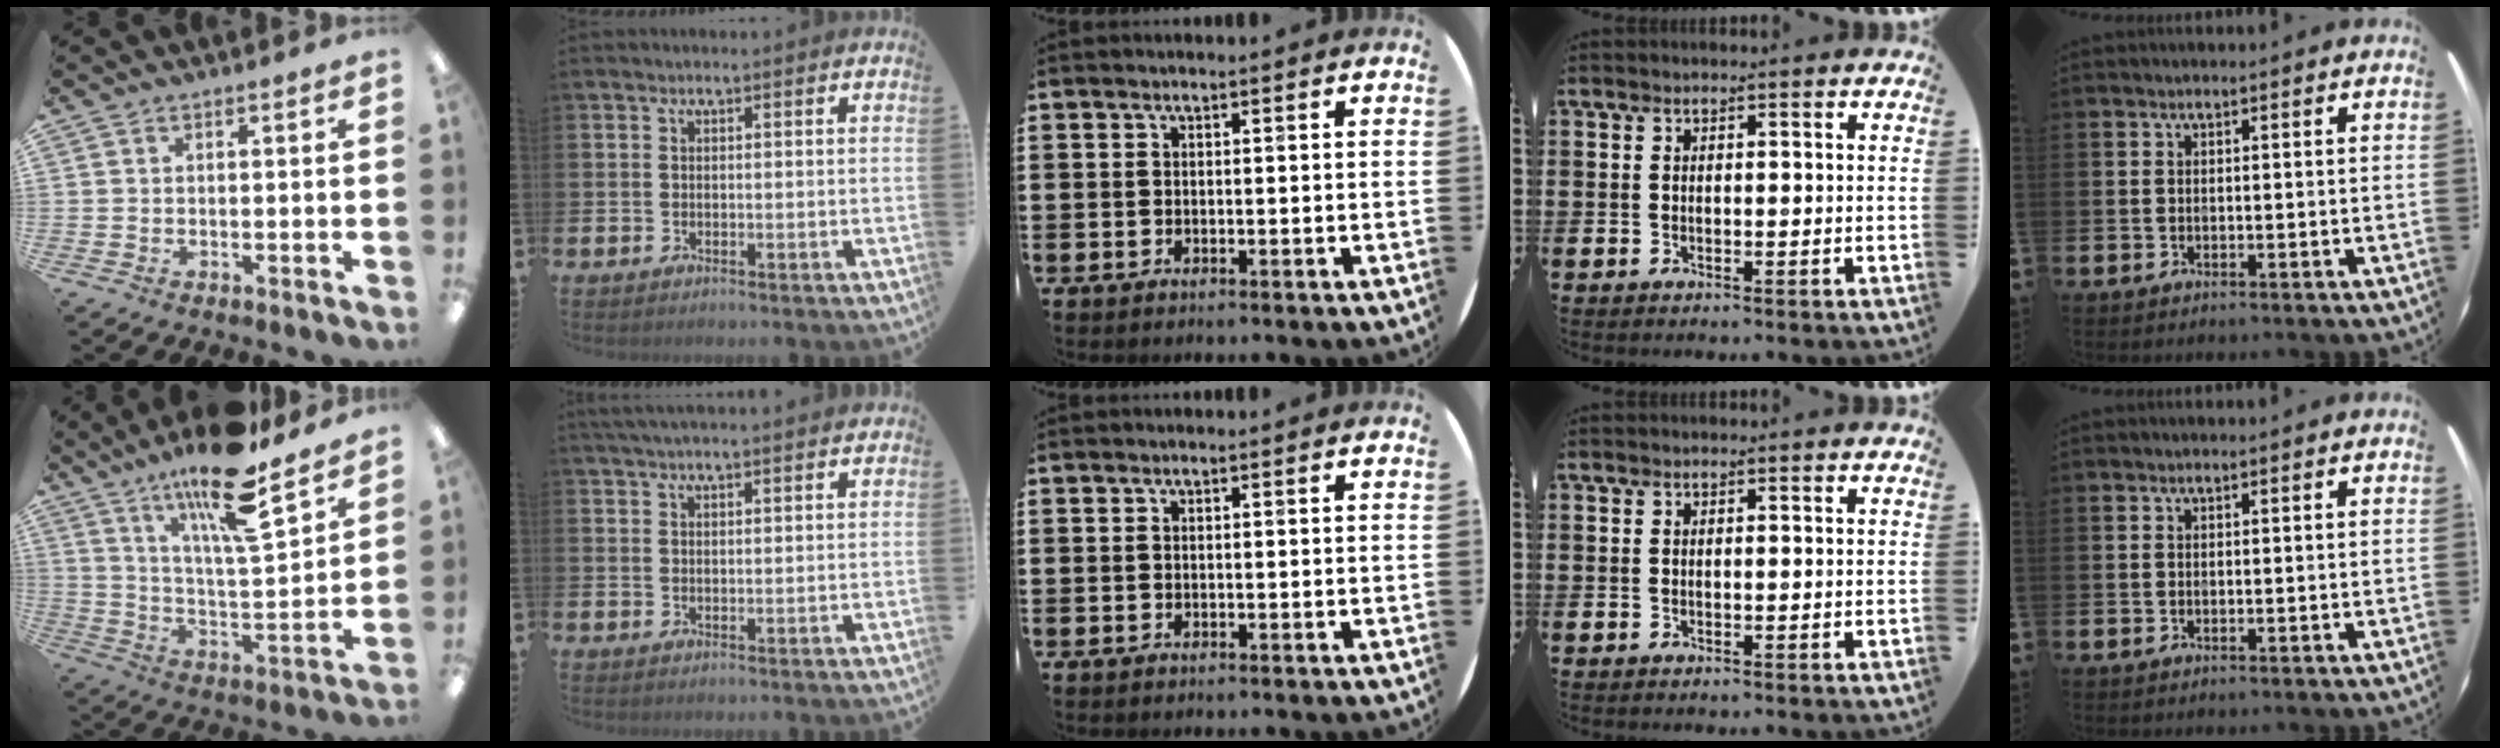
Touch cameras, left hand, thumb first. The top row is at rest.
{"thumb": {"total": 18.1, "force": [13.7, 3.9, 11.2], "torque": [-0.187, -0.090, 0.225]}, "index": {"total": 2.7, "force": [2.6, 0.0, 0.8], "torque": [-0.019, -0.004, 0.047]}}